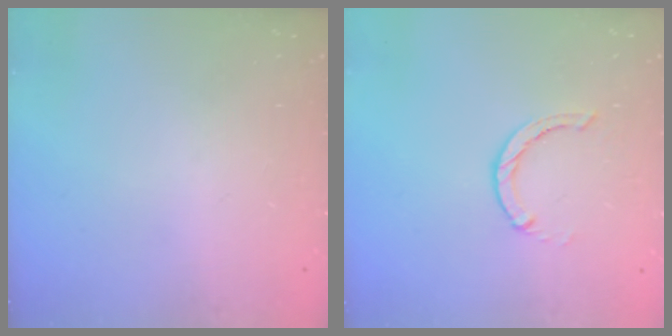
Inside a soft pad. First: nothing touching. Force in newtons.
{"total": 0.6, "press": 0.6, "slide": 0.2}